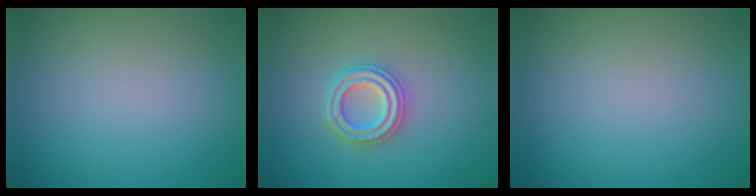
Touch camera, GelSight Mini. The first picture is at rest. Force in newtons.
{"total": 2.7, "press": 2.7, "slide": 0.5}
{"total": 0.0}